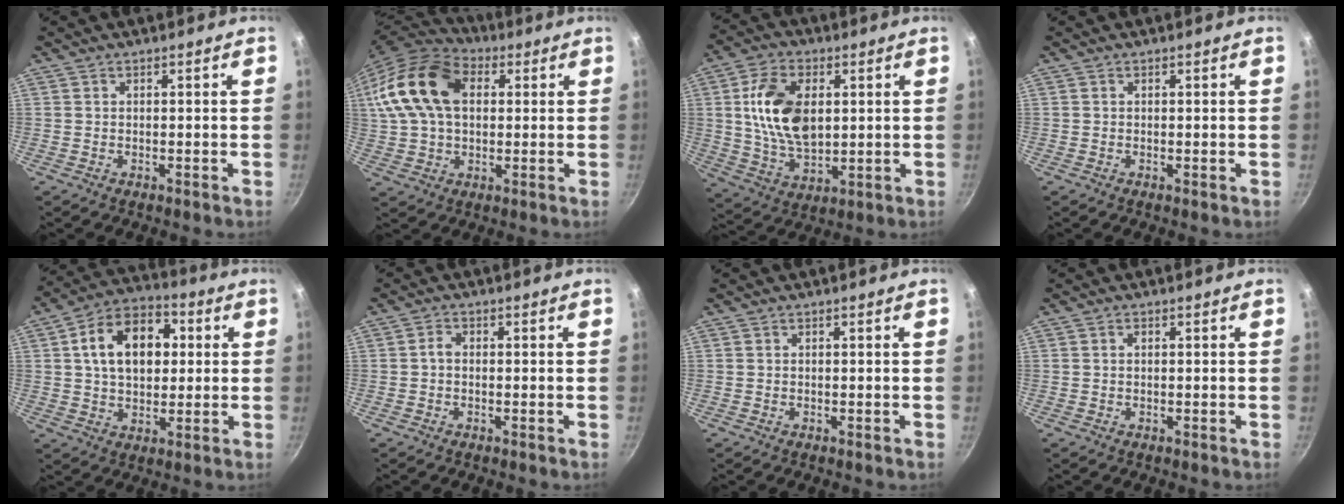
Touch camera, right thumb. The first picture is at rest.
{"total": 18.1, "force": [4.1, 12.1, 12.9], "torque": [-0.232, 0.019, 0.062]}
{"total": 14.9, "force": [2.6, 9.1, 11.5], "torque": [-0.190, -0.008, 0.051]}
{"total": 0.0}
{"total": 15.4, "force": [3.1, 10.5, 10.9], "torque": [-0.141, 0.020, 0.037]}
{"total": 1.6, "force": [-0.3, 1.1, 1.1], "torque": [-0.020, 0.010, -0.008]}
{"total": 0.0}
{"total": 0.7, "force": [0.2, 0.5, 0.5], "torque": [-0.009, 0.003, 0.002]}